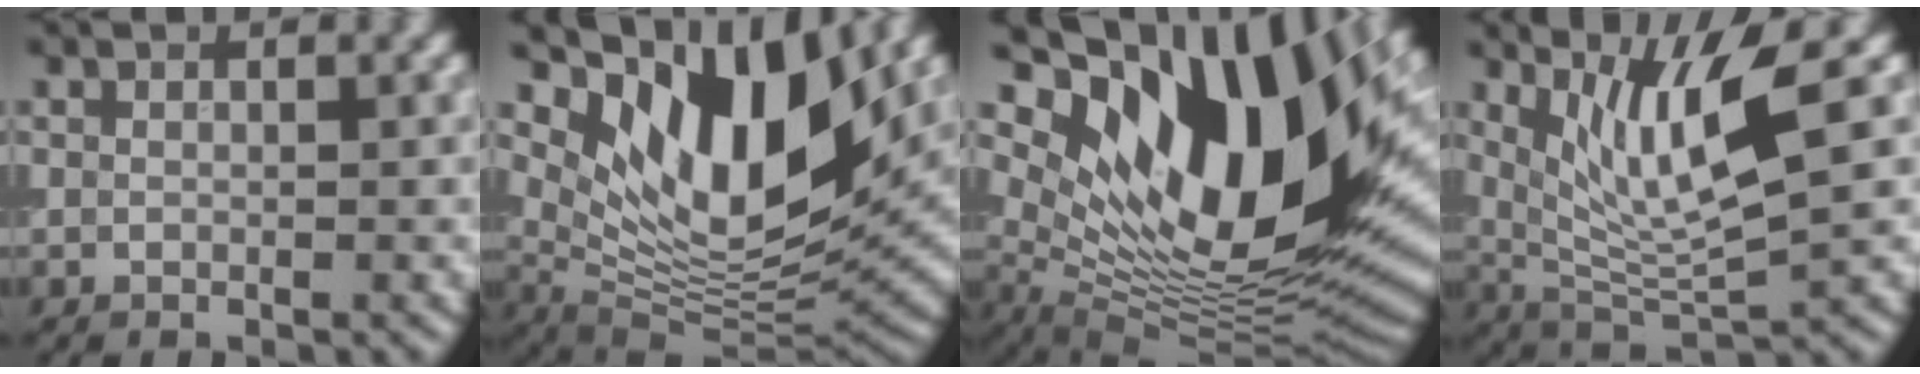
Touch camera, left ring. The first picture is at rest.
{"total": 11.9, "force": [5.8, 4.9, 9.1], "torque": [-0.144, -0.010, 0.110]}
{"total": 16.0, "force": [6.1, 7.2, 12.9], "torque": [-0.202, -0.008, 0.107]}
{"total": 7.2, "force": [2.8, 1.5, 6.4], "torque": [-0.123, -0.013, 0.055]}